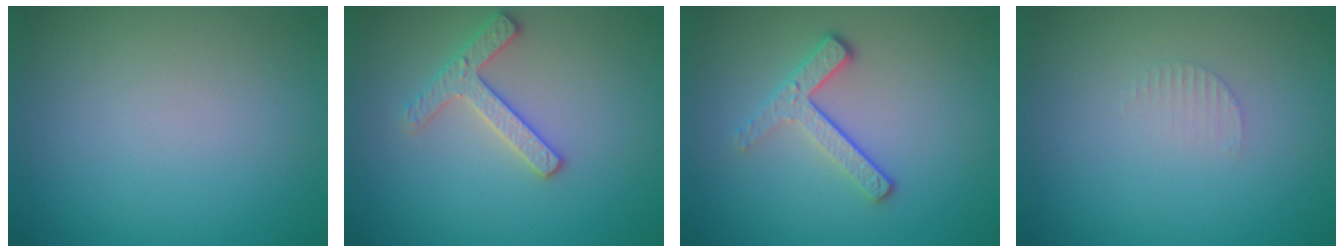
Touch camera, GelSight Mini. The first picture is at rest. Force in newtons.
{"total": 2.6, "press": 2.6, "slide": 0.3}
{"total": 3.3, "press": 2.3, "slide": 2.3}
{"total": 0.8, "press": 0.8, "slide": 0.2}